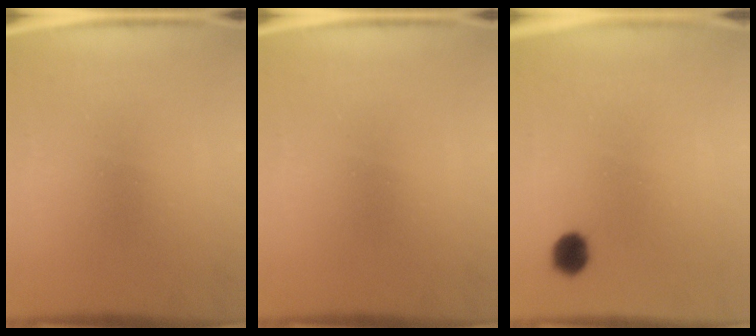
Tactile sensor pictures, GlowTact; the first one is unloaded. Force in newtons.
{"total": 0.0}
{"total": 3.5}